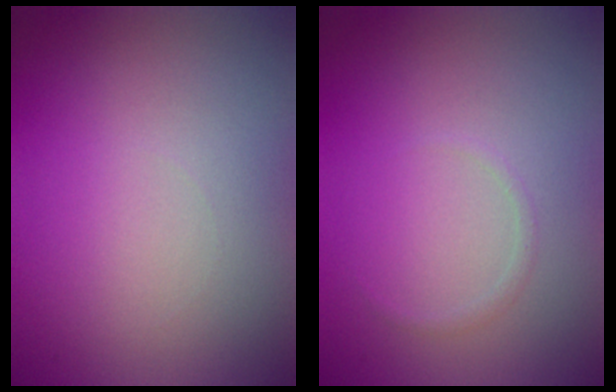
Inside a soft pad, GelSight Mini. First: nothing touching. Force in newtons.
{"total": 0.6, "press": 0.6, "slide": 0.1}